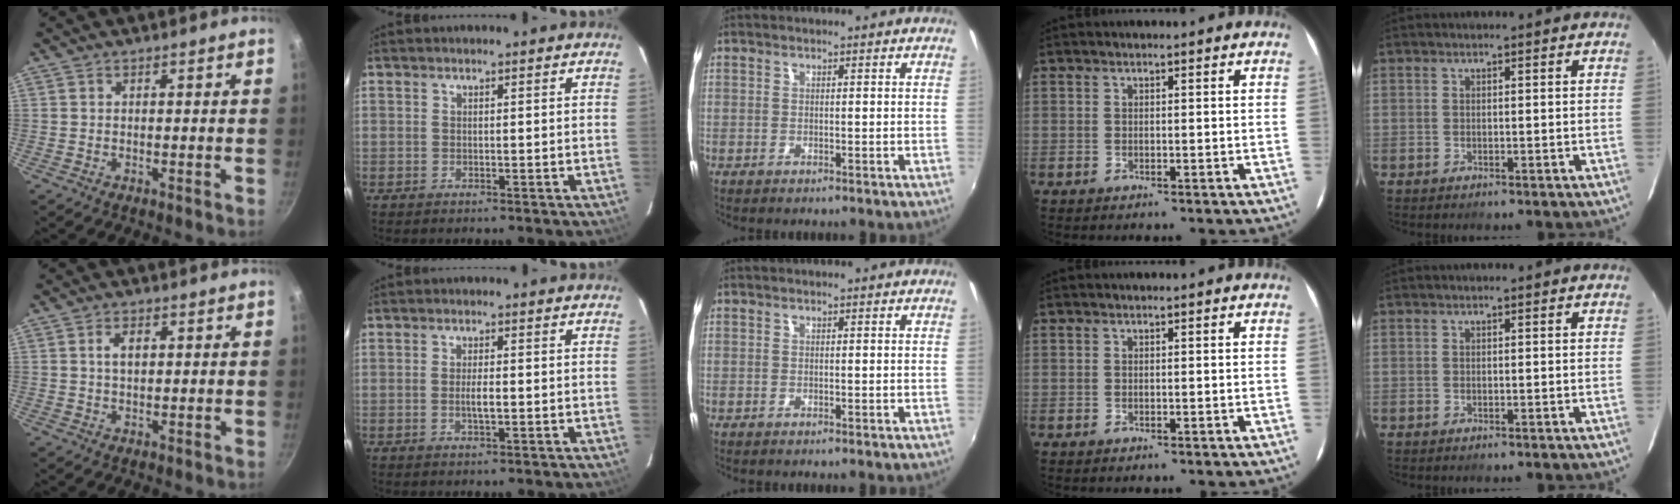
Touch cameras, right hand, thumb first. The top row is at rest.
{"thumb": {"total": 3.1, "force": [0.7, 1.9, 2.4], "torque": [-0.031, 0.003, 0.013]}, "index": {"total": 2.4, "force": [-0.4, 0.7, 2.3], "torque": [-0.042, -0.004, -0.007]}}